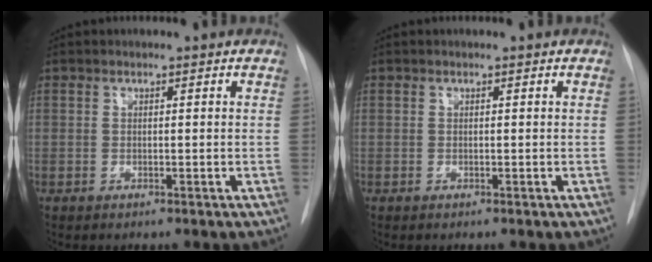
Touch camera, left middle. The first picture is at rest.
{"total": 0.0}